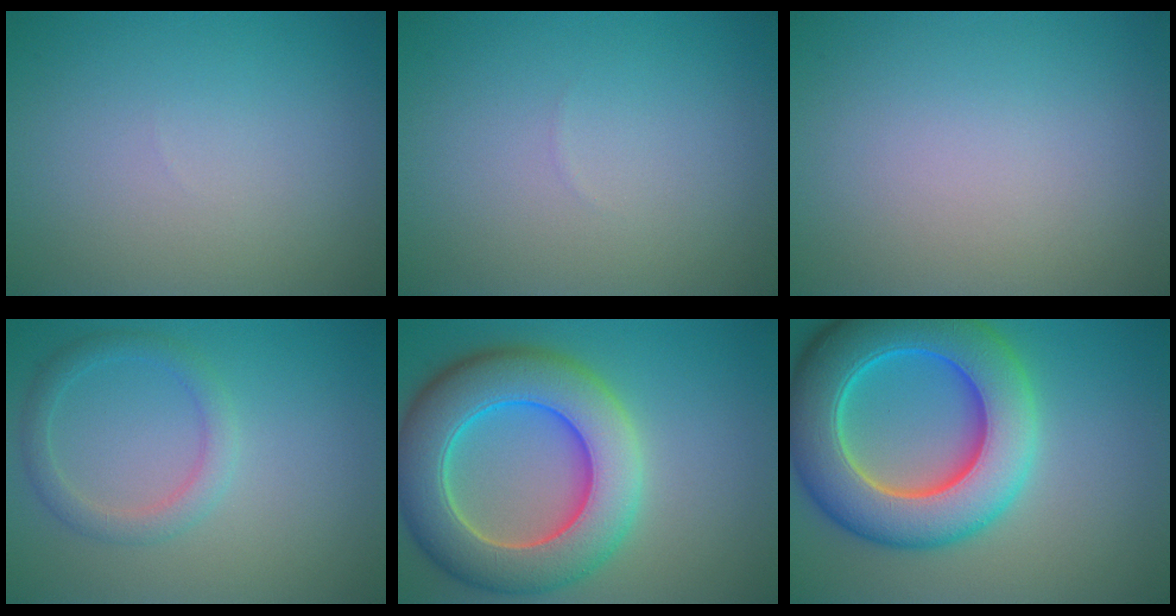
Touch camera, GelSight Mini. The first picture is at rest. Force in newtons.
{"total": 0.0}
{"total": 0.0}
{"total": 2.3, "press": 2.3, "slide": 0.1}
{"total": 10.8, "press": 10.8, "slide": 0.8}
{"total": 11.7, "press": 11.7, "slide": 0.2}